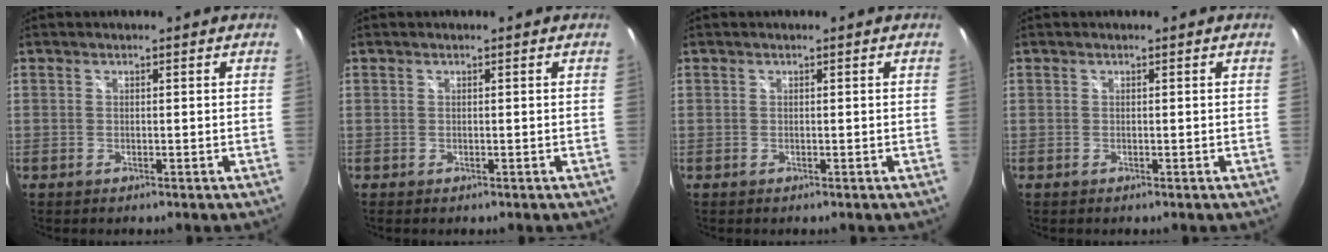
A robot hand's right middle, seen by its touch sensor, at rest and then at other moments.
{"total": 0.0}
{"total": 0.0}
{"total": 0.0}